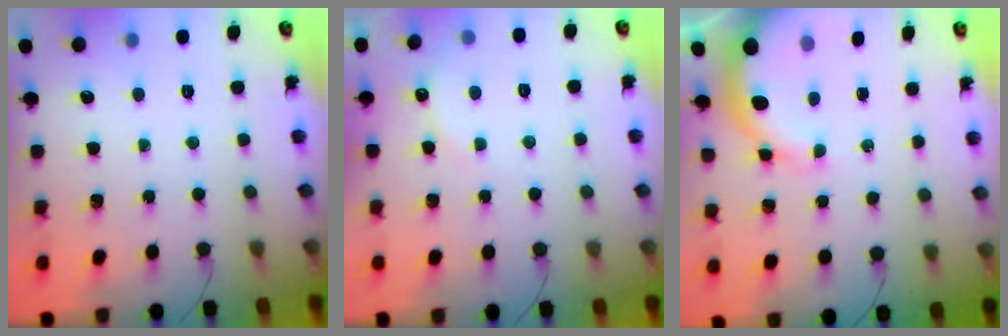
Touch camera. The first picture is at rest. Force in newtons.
{"total": 5.9, "press": 5.8, "slide": 1.0}
{"total": 8.9, "press": 8.5, "slide": 2.6}